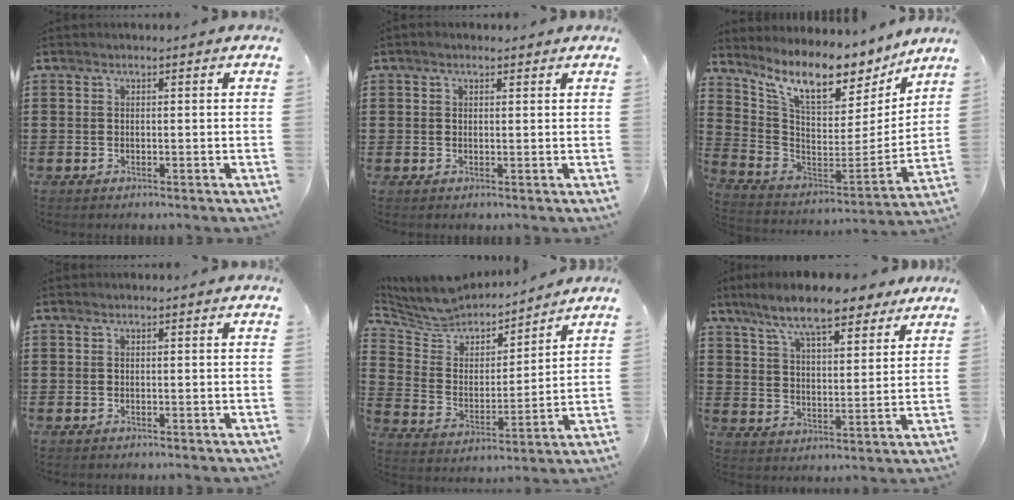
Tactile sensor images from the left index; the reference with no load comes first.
{"total": 1.5, "force": [0.4, 0.9, 1.1], "torque": [-0.024, 0.006, 0.007]}
{"total": 10.6, "force": [8.7, 2.7, 5.5], "torque": [-0.133, -0.064, 0.148]}
{"total": 0.0}
{"total": 6.5, "force": [6.1, 2.1, 0.7], "torque": [-0.057, -0.046, 0.105]}
{"total": 10.5, "force": [8.6, 1.9, 5.7], "torque": [-0.130, -0.022, 0.153]}